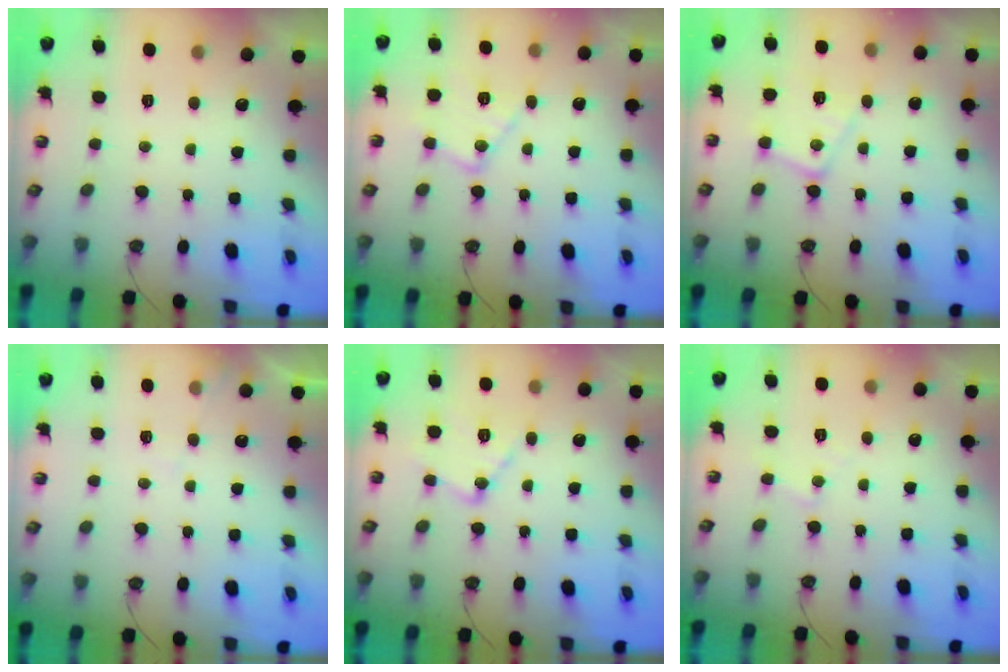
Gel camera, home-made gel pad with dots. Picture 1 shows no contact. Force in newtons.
{"total": 12.6, "press": 12.6, "slide": 0.7}
{"total": 13.0, "press": 13.0, "slide": 0.7}
{"total": 6.7, "press": 6.7, "slide": 0.9}
{"total": 11.5, "press": 11.5, "slide": 0.6}
{"total": 5.1, "press": 5.0, "slide": 0.7}